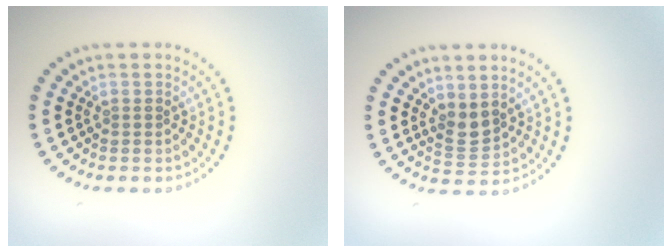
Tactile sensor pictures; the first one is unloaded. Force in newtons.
{"total": 2.1, "press": 1.7, "slide": 1.2}